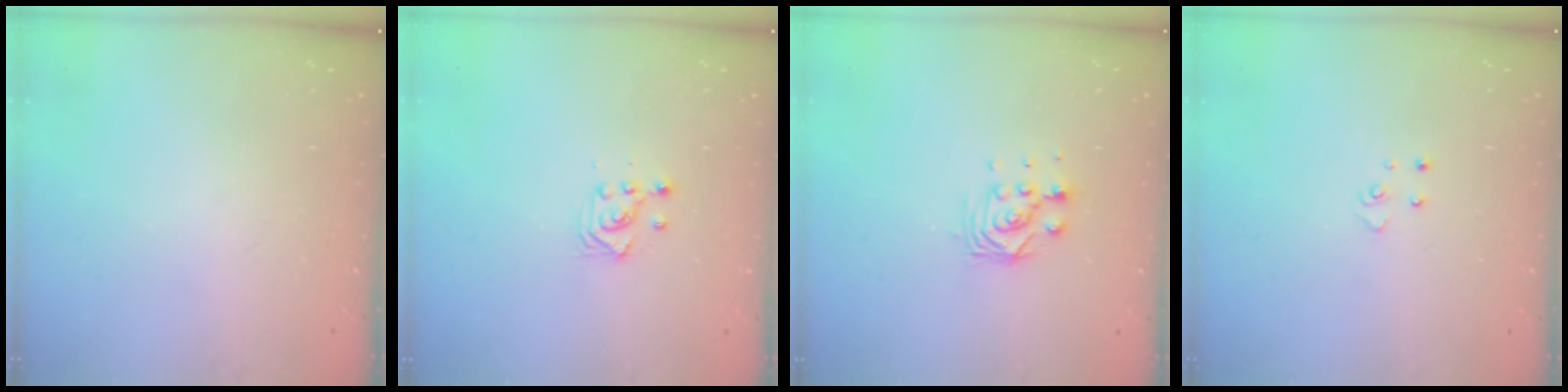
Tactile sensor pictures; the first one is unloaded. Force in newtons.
{"total": 3.0, "press": 2.9, "slide": 0.8}
{"total": 5.1, "press": 5.0, "slide": 0.4}
{"total": 3.8, "press": 3.8, "slide": 0.4}